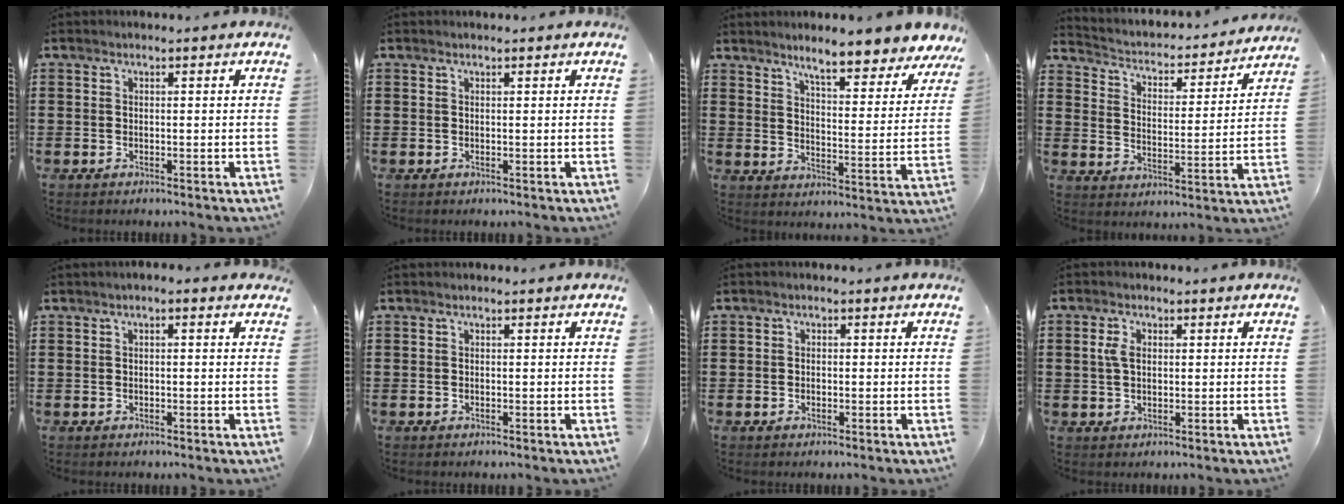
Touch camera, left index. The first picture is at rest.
{"total": 0.0}
{"total": 7.2, "force": [6.5, 0.0, 3.1], "torque": [-0.068, -0.046, 0.106]}
{"total": 2.1, "force": [1.9, 0.6, 0.4], "torque": [-0.025, -0.026, 0.021]}
{"total": 0.9, "force": [0.0, 0.3, 0.9], "torque": [-0.016, 0.001, -0.001]}
{"total": 0.0}
{"total": 1.0, "force": [-0.3, 0.9, 0.3], "torque": [-0.009, 0.003, -0.007]}
{"total": 2.9, "force": [0.5, 1.8, 2.2], "torque": [-0.054, 0.006, 0.006]}